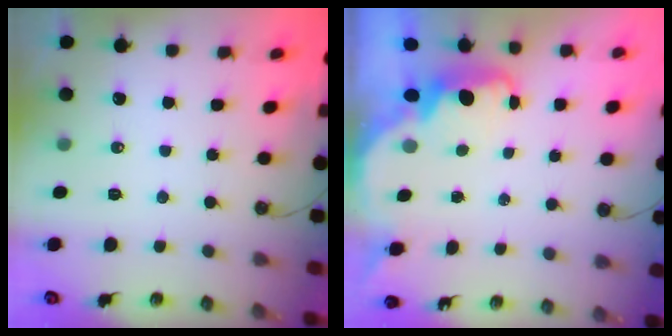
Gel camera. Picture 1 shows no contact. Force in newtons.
{"total": 2.5, "press": 2.4, "slide": 0.6}